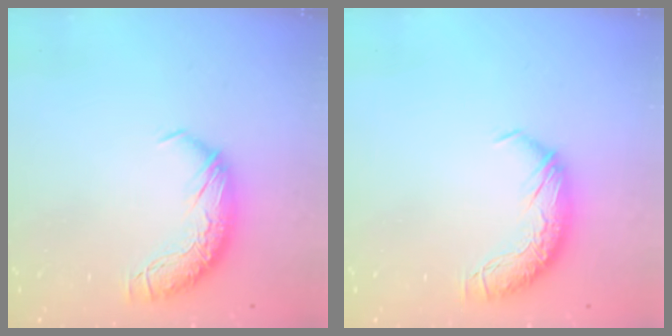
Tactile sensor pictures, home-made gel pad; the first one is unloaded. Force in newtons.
{"total": 0.0}